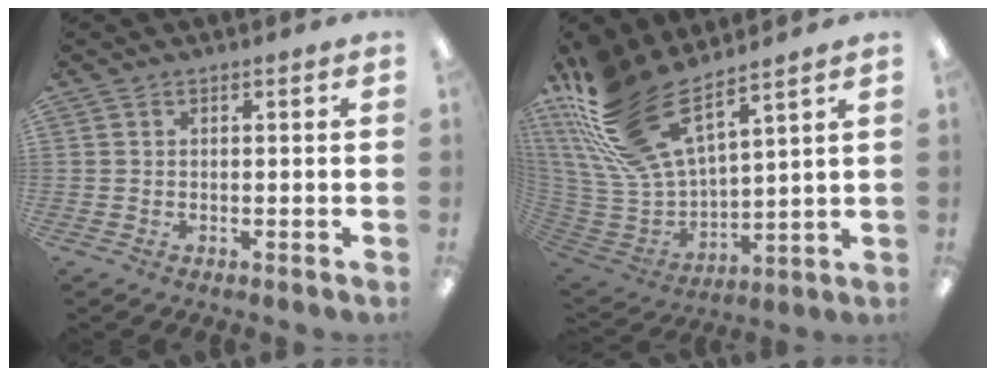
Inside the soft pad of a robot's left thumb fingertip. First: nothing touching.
{"total": 21.1, "force": [15.2, 7.9, 12.3], "torque": [-0.276, -0.100, 0.273]}